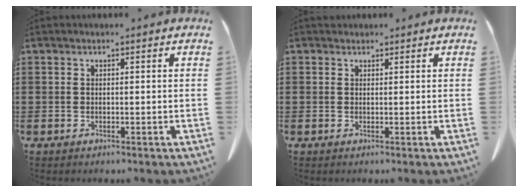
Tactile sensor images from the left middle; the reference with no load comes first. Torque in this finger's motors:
{"motor_torque": [-0.23, 0.21, 0.00, 0.00]}